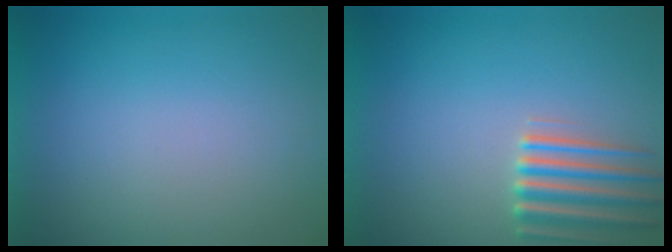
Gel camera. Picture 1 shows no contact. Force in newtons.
{"total": 4.0}